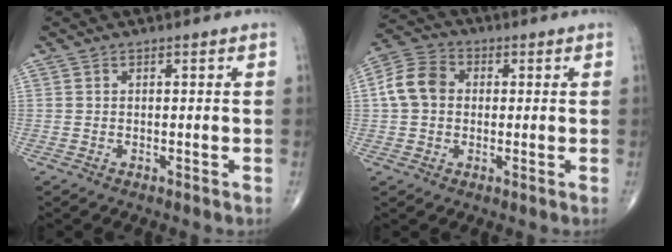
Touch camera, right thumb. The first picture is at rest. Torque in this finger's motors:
{"motor_torque": [-0.06, 0.14, 0.14, 0.03, 0.13]}